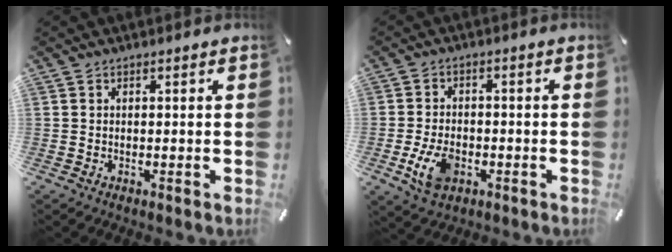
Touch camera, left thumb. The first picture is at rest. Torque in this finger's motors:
{"motor_torque": [0.54, 2.02, 0.85, 0.62, 0.08]}